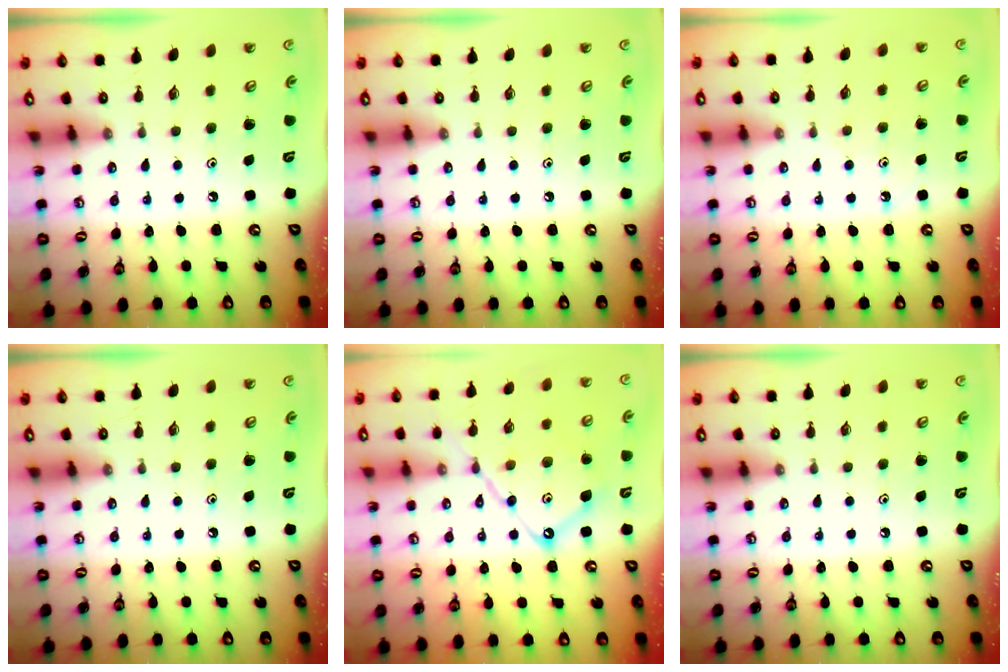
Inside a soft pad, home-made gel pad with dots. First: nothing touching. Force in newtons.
{"total": 0.0}
{"total": 3.9, "press": 3.9, "slide": 0.6}
{"total": 0.0}
{"total": 14.6, "press": 14.5, "slide": 1.5}
{"total": 0.0}